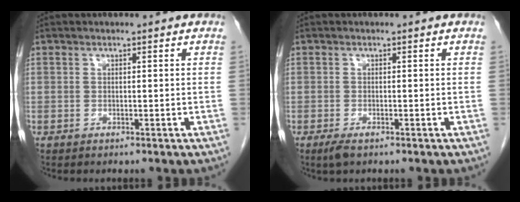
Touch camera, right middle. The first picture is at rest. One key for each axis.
{"total": 1.7, "fx": -1.1, "fy": 0.5, "fz": 1.3, "tx": -0.028, "ty": -0.004, "tz": -0.018}